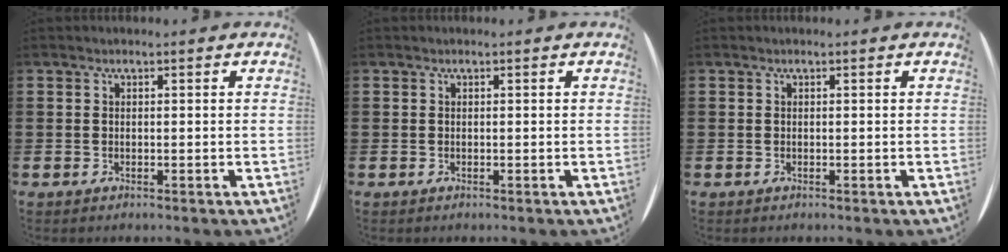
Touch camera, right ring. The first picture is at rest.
{"total": 0.0}
{"total": 0.0}